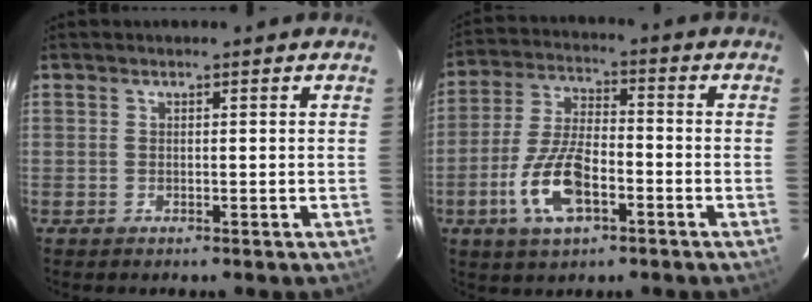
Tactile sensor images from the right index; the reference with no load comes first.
{"total": 12.0, "force": [-4.9, 5.0, 9.7], "torque": [-0.209, -0.003, -0.088]}